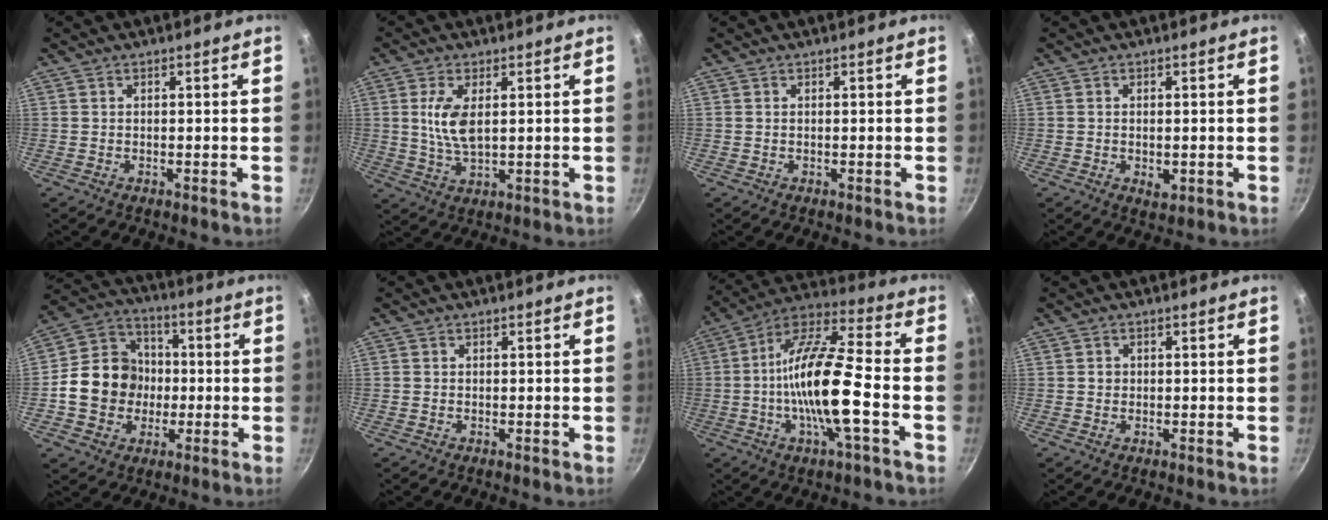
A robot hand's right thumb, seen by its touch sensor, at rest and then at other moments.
{"total": 7.1, "force": [1.4, 3.2, 6.1], "torque": [-0.119, -0.008, 0.030]}
{"total": 0.0}
{"total": 2.4, "force": [-0.4, 1.4, 1.9], "torque": [-0.029, -0.006, -0.005]}
{"total": 14.4, "force": [-1.5, 12.5, 7.0], "torque": [-0.091, 0.030, -0.038]}
{"total": 0.0}
{"total": 17.7, "force": [-3.7, 4.4, 16.7], "torque": [-0.306, 0.033, -0.085]}
{"total": 1.1, "force": [0.0, 1.0, 0.3], "torque": [-0.001, 0.003, 0.000]}